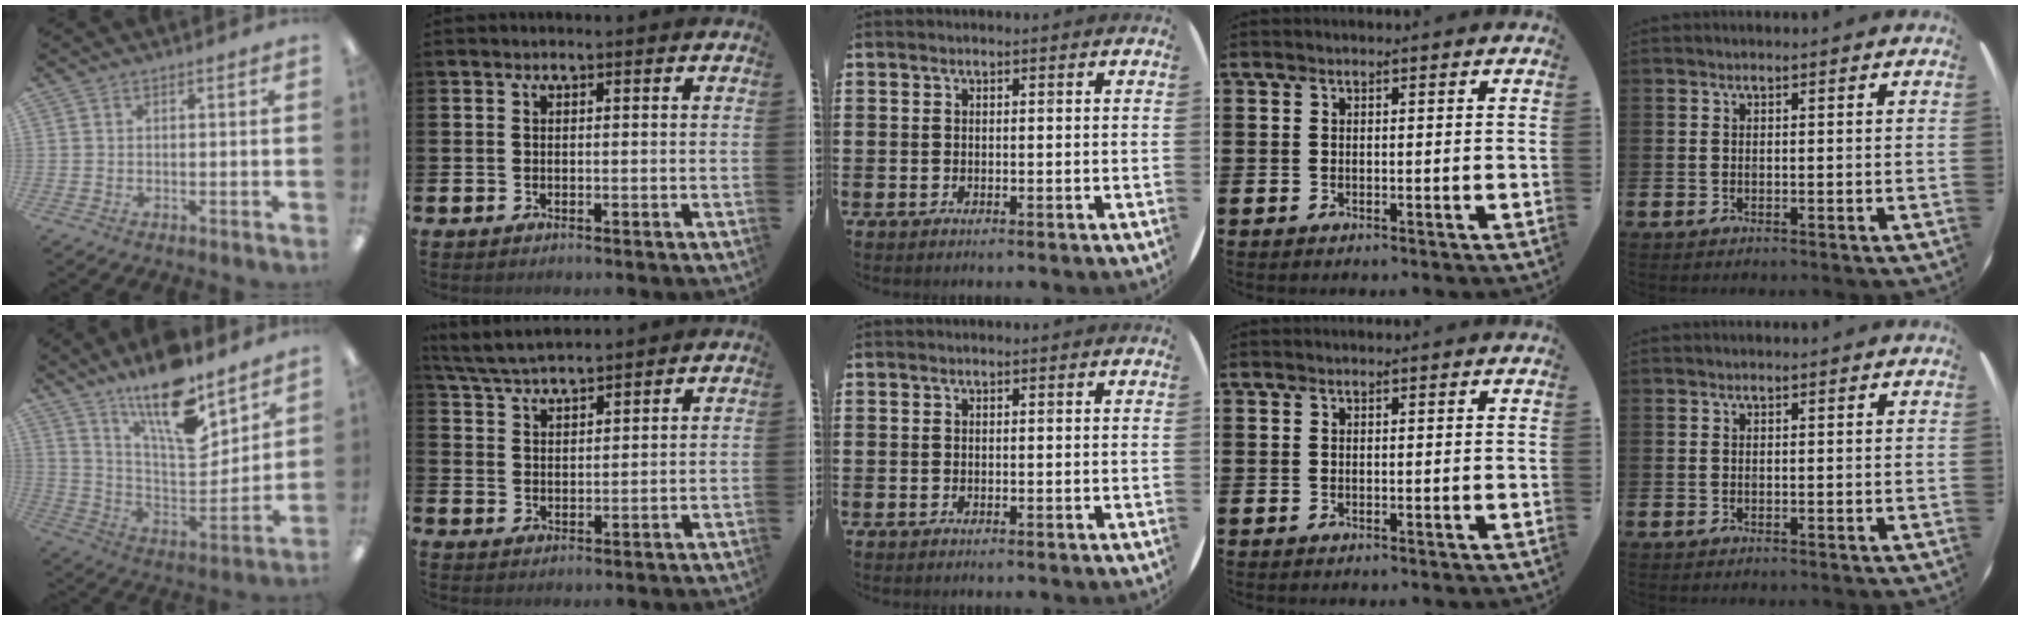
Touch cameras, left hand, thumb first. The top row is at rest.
{"thumb": {"total": 18.3, "force": [13.1, 5.9, 11.3], "torque": [-0.192, -0.092, 0.223]}, "index": {"total": 5.2, "force": [5.1, 0.6, 1.0], "torque": [-0.039, -0.023, 0.092]}}